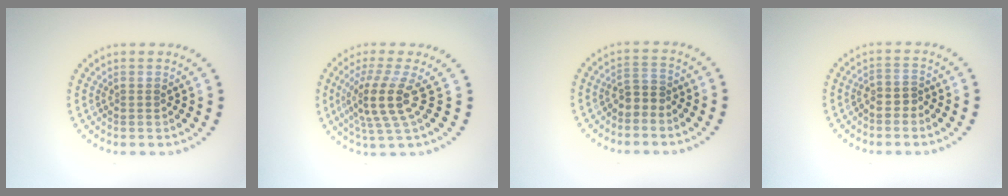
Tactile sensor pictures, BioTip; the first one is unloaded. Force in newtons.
{"total": 4.1, "press": 2.9, "slide": 2.8}
{"total": 1.9, "press": 1.6, "slide": 1.0}
{"total": 1.3, "press": 1.1, "slide": 0.7}